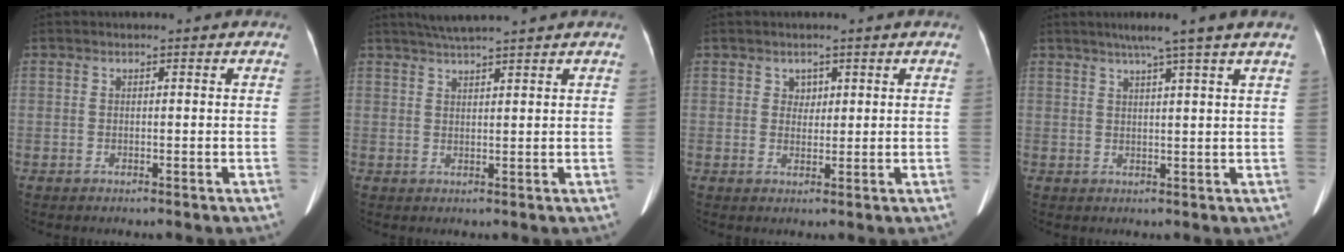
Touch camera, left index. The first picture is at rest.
{"total": 5.4, "force": [4.7, -0.7, 2.5], "torque": [-0.044, 0.024, 0.082]}
{"total": 1.6, "force": [0.6, 1.4, 0.4], "torque": [-0.007, -0.001, 0.010]}
{"total": 6.6, "force": [4.8, -1.5, 4.3], "torque": [-0.059, 0.011, 0.064]}